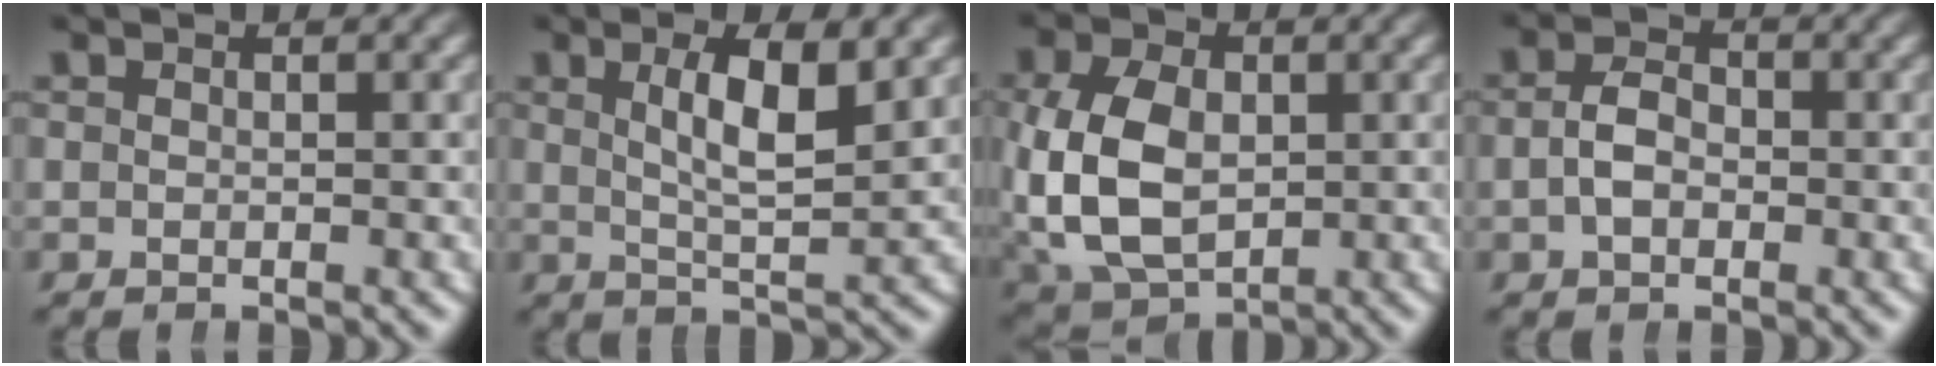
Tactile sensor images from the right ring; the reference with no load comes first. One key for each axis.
{"total": 4.6, "fx": 0.9, "fy": 1.1, "fz": 4.4, "tx": -0.067, "ty": -0.009, "tz": 0.024}
{"total": 9.6, "fx": -0.8, "fy": 7.6, "fz": 5.8, "tx": -0.149, "ty": -0.029, "tz": 0.005}
{"total": 2.9, "fx": -0.6, "fy": 2.0, "fz": 2.0, "tx": -0.043, "ty": -0.004, "tz": -0.008}